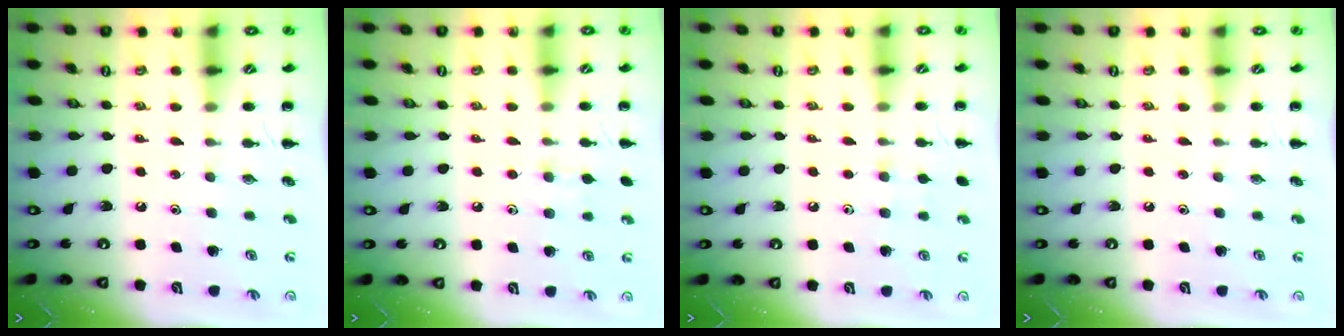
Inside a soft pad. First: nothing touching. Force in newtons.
{"total": 5.9, "press": 5.5, "slide": 2.0}
{"total": 4.9, "press": 4.6, "slide": 1.7}
{"total": 0.0}